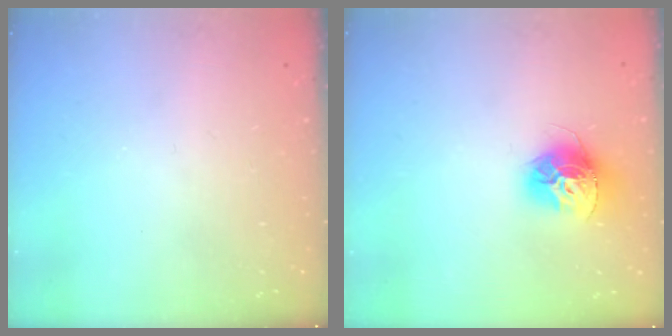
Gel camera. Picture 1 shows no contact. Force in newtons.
{"total": 12.9, "press": 12.9, "slide": 1.2}